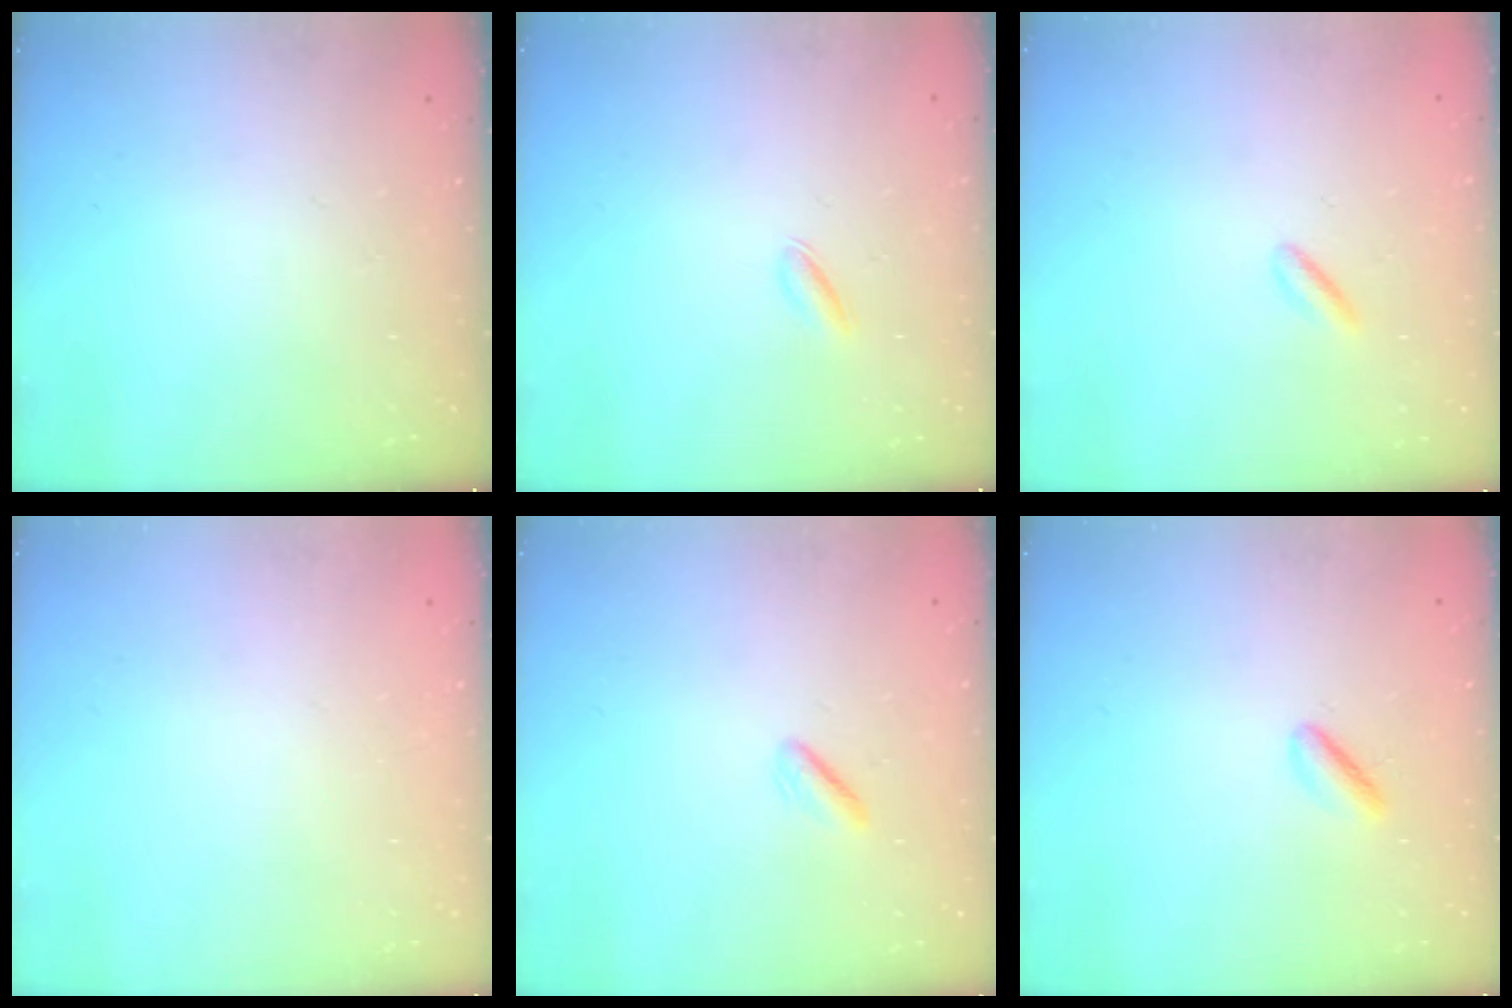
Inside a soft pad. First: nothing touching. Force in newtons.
{"total": 2.1, "press": 2.1, "slide": 0.6}
{"total": 2.3, "press": 2.1, "slide": 1.0}
{"total": 2.2, "press": 2.2, "slide": 0.1}
{"total": 0.8, "press": 0.4, "slide": 0.6}
{"total": 2.7, "press": 2.6, "slide": 0.8}